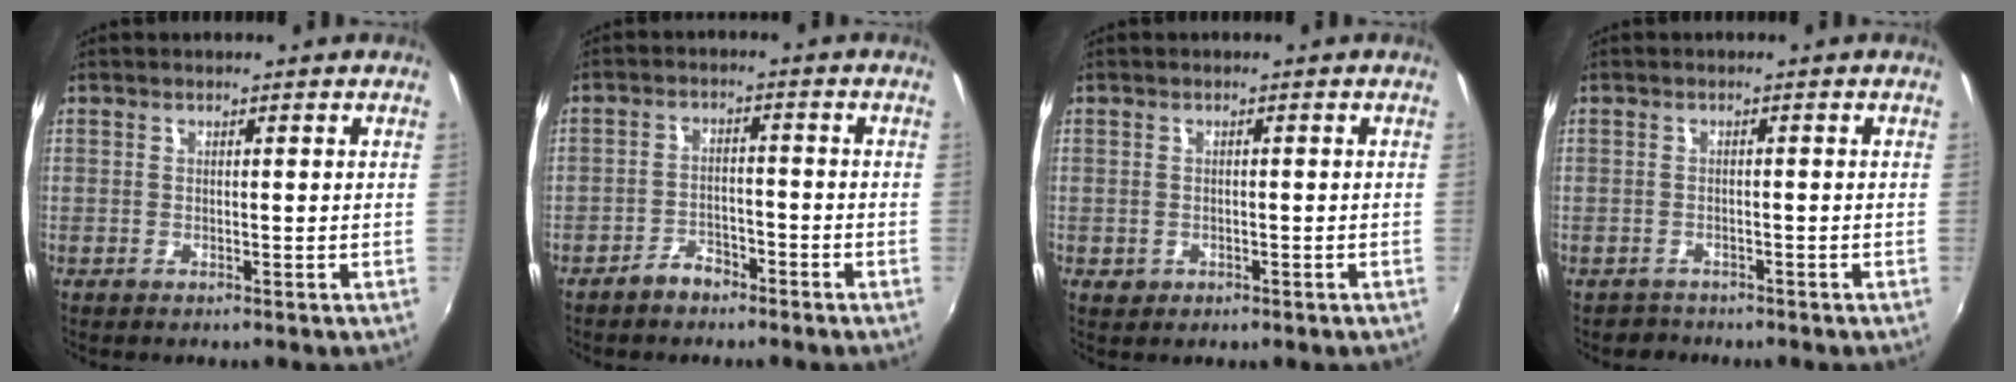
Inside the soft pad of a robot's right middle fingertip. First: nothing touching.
{"total": 4.0, "force": [-3.3, 1.9, 1.2], "torque": [-0.036, 0.009, -0.051]}
{"total": 2.0, "force": [-0.7, 1.6, 0.9], "torque": [-0.018, -0.003, -0.007]}
{"total": 2.1, "force": [-1.7, 1.3, -0.2], "torque": [-0.004, 0.002, -0.030]}